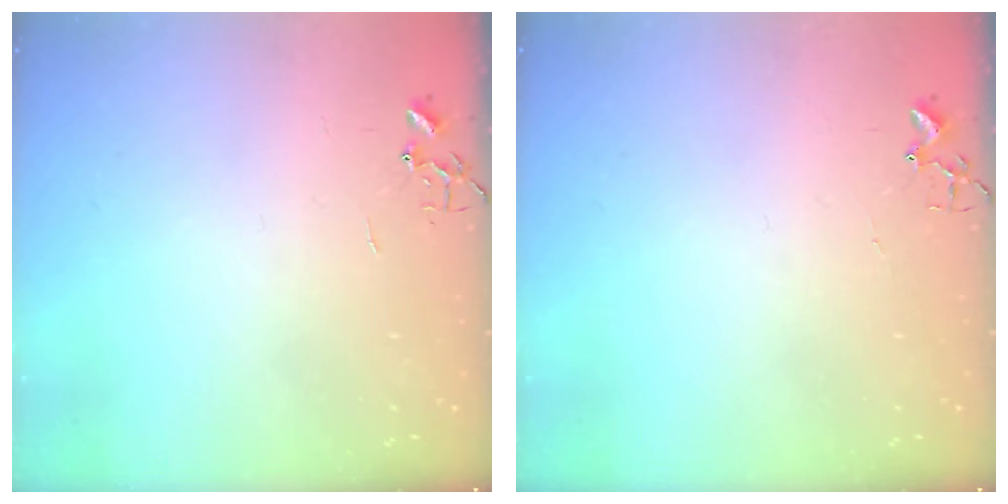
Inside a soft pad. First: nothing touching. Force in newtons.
{"total": 1.8, "press": 1.8, "slide": 0.2}